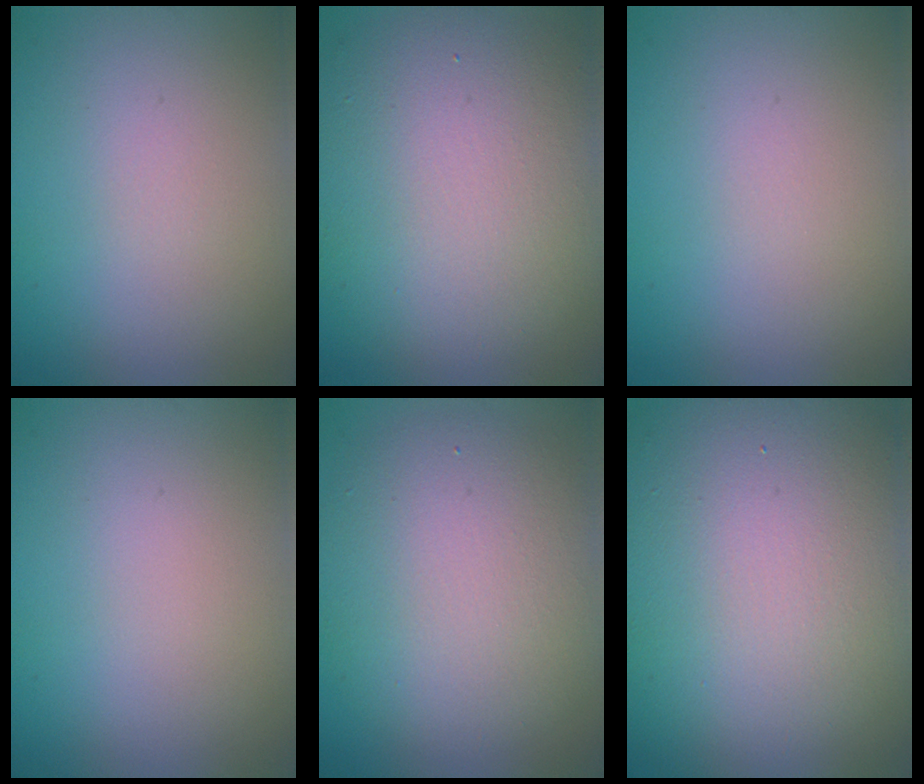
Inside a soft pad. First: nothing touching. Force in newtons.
{"total": 11.3, "press": 11.3, "slide": 0.7}
{"total": 0.0}
{"total": 0.0}
{"total": 7.8, "press": 7.8, "slide": 0.5}
{"total": 17.3, "press": 17.3, "slide": 1.2}